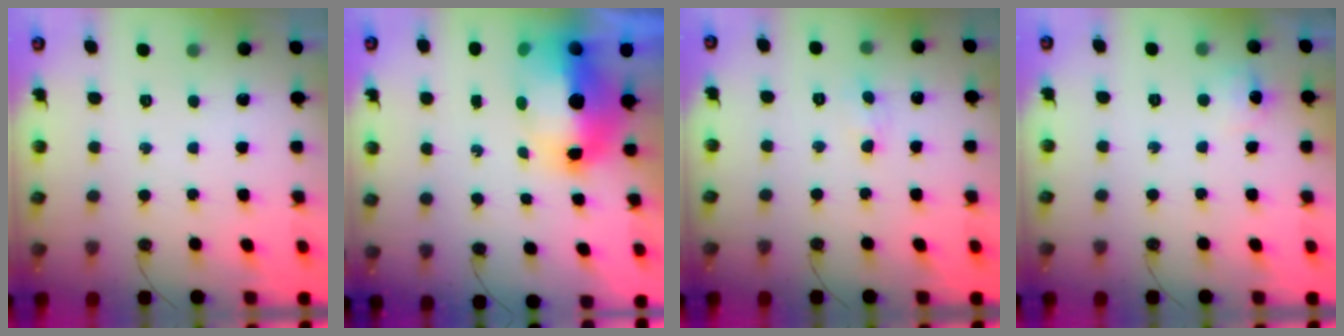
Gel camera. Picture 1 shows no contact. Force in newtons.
{"total": 14.7, "press": 14.6, "slide": 1.9}
{"total": 4.6, "press": 4.6, "slide": 0.7}
{"total": 6.8, "press": 6.8, "slide": 0.8}